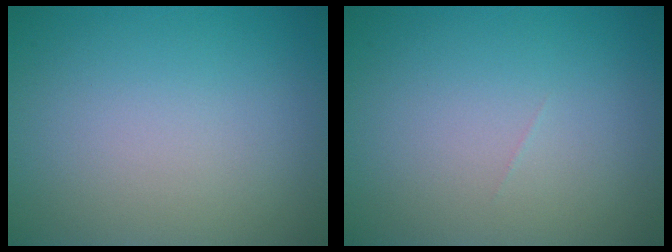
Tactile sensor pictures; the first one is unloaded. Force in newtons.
{"total": 0.0}